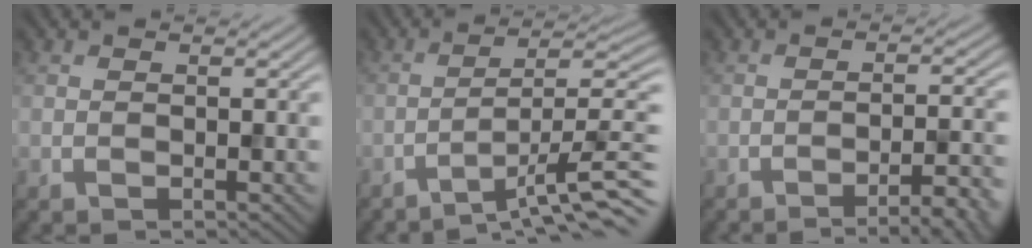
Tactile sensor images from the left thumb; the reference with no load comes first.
{"total": 10.8, "force": [-6.3, 1.8, 8.6], "torque": [-0.120, 0.011, -0.101]}
{"total": 7.6, "force": [-4.9, 1.4, 5.5], "torque": [-0.073, 0.012, -0.070]}